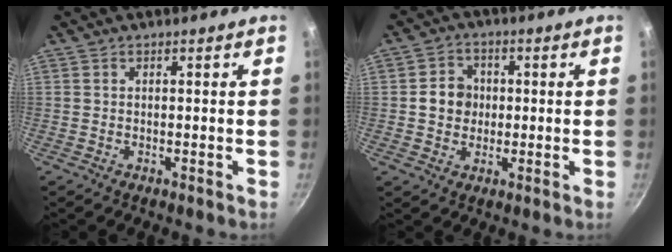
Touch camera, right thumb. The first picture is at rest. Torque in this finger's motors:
{"motor_torque": [0.52, 0.95, 0.64, -0.40, 0.11]}